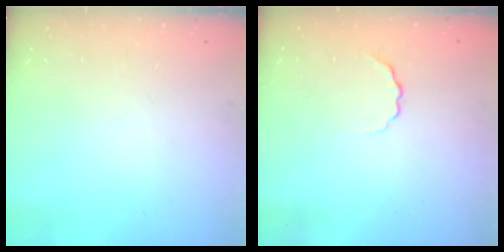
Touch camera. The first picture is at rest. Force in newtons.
{"total": 2.1, "press": 2.0, "slide": 0.8}